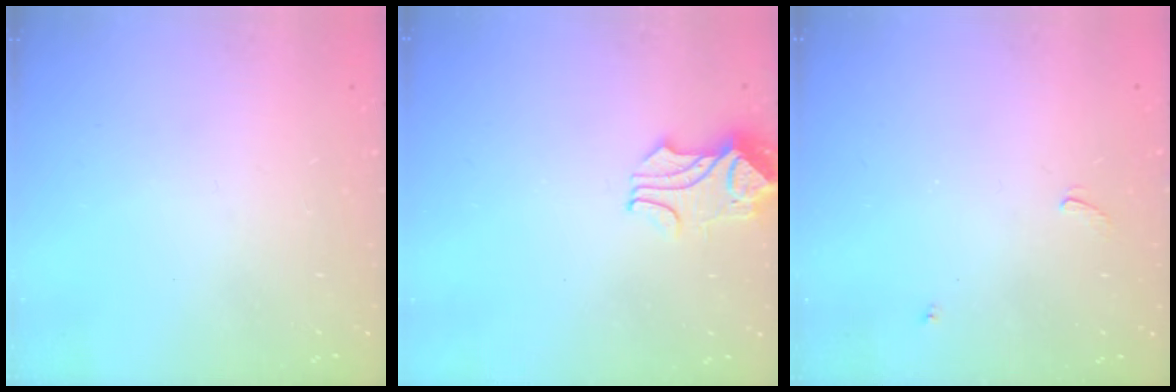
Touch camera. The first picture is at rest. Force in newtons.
{"total": 2.1, "press": 2.0, "slide": 0.7}
{"total": 4.7, "press": 4.7, "slide": 0.4}